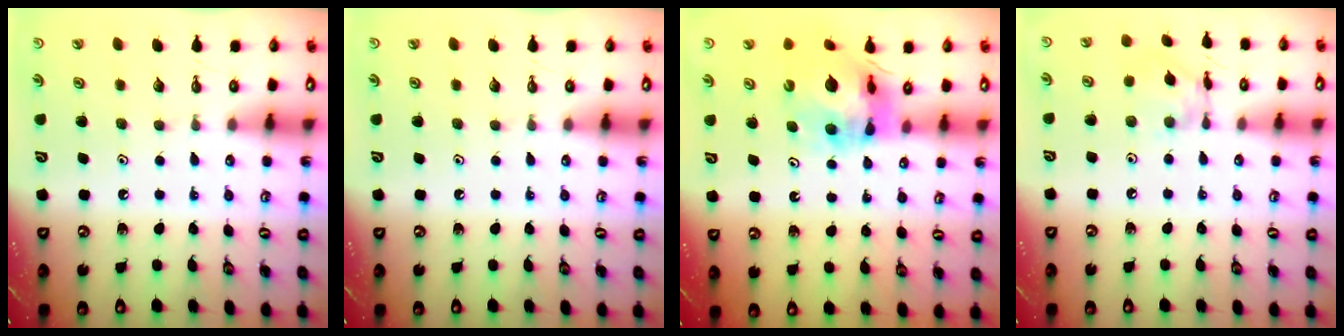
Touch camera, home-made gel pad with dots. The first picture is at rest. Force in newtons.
{"total": 0.0}
{"total": 14.4, "press": 14.3, "slide": 1.6}
{"total": 6.7, "press": 6.7, "slide": 0.3}